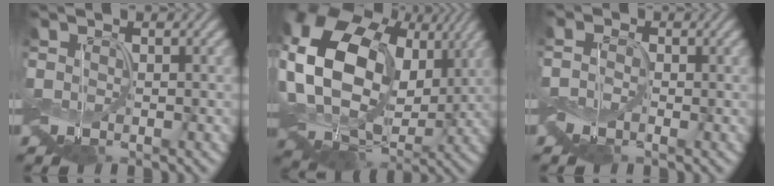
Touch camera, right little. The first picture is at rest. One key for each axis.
{"total": 16.1, "fx": 2.9, "fy": 12.1, "fz": 10.2, "tx": -0.207, "ty": 0.011, "tz": 0.061}
{"total": 1.9, "fx": -0.2, "fy": 1.6, "fz": 0.9, "tx": -0.028, "ty": 0.009, "tz": -0.014}